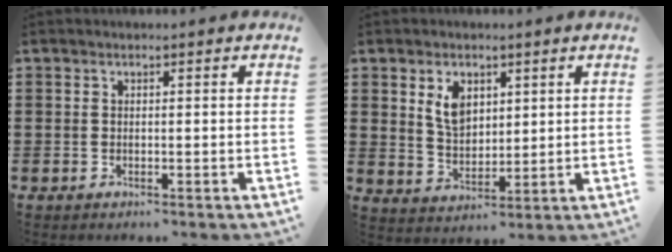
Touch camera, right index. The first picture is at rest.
{"total": 5.4, "force": [2.4, 3.4, 3.4], "torque": [-0.071, 0.008, 0.041]}